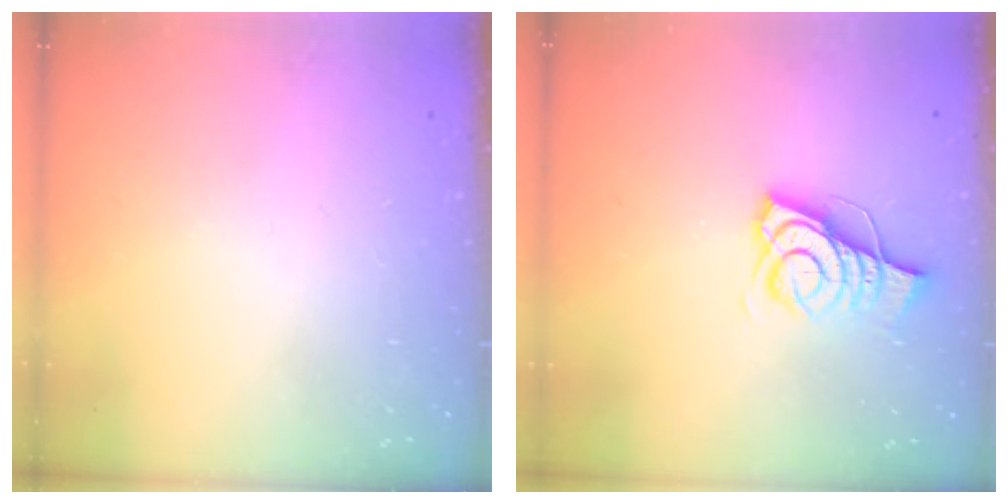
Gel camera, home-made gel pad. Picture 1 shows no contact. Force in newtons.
{"total": 10.1, "press": 9.6, "slide": 3.1}